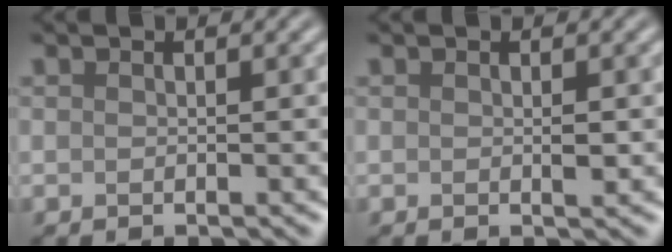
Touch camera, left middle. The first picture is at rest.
{"total": 0.7, "force": [-0.1, 0.1, 0.6], "torque": [-0.012, -0.003, -0.001]}